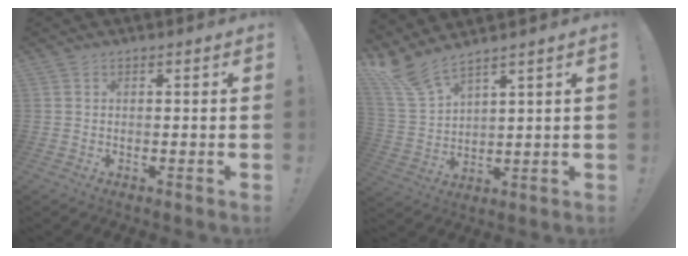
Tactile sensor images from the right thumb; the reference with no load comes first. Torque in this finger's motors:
{"motor_torque": [-0.68, 0.70, 0.78, 0.80, 0.02]}